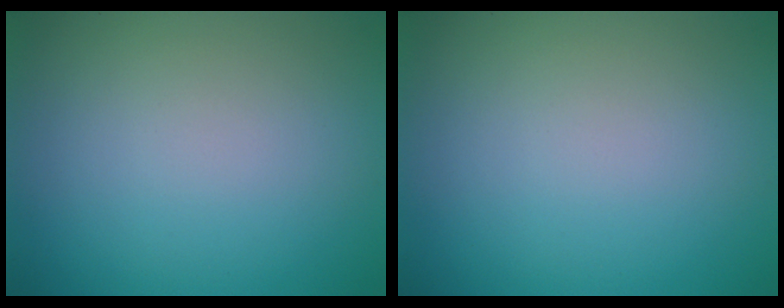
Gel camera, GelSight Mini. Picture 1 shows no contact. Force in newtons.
{"total": 0.0}